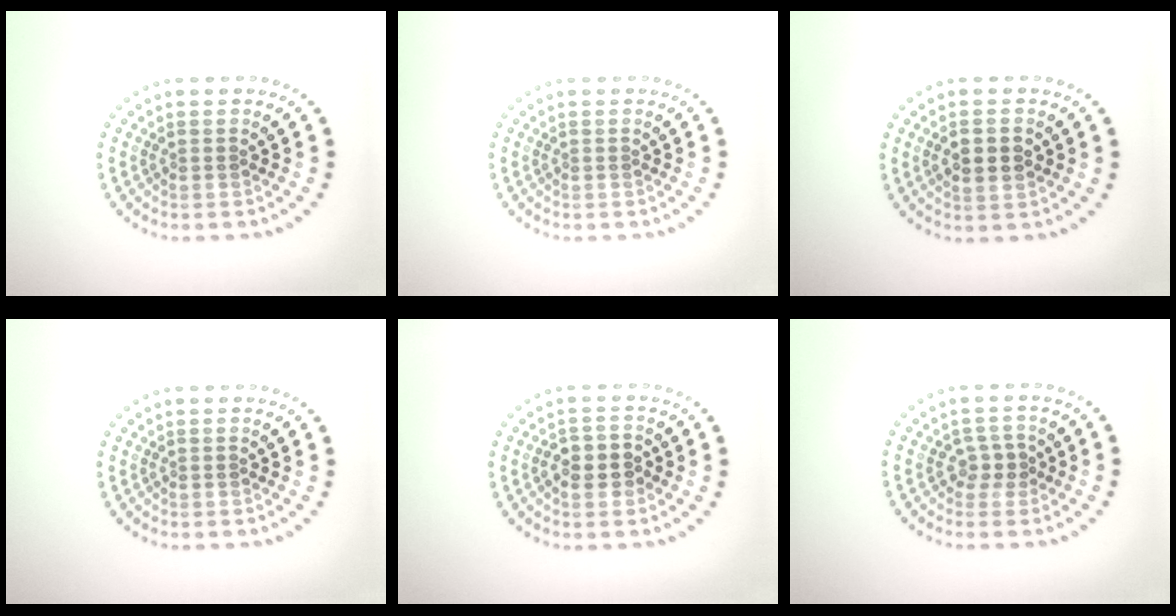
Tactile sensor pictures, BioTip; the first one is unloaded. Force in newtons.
{"total": 0.0}
{"total": 2.6, "press": 2.6, "slide": 0.2}
{"total": 0.0}
{"total": 2.6, "press": 2.5, "slide": 0.7}
{"total": 1.8, "press": 1.7, "slide": 0.7}